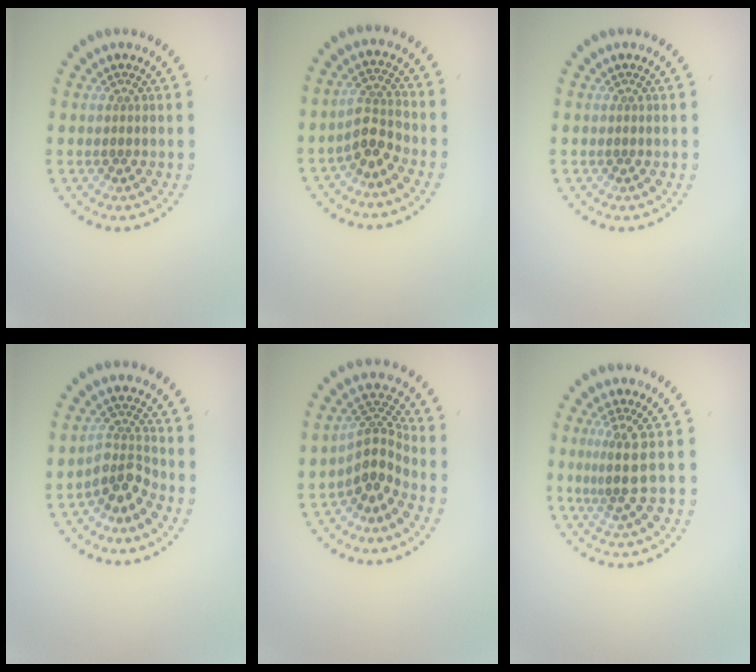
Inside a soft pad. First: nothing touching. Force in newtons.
{"total": 2.7, "press": 2.4, "slide": 1.2}
{"total": 0.0}
{"total": 3.2, "press": 2.3, "slide": 2.2}
{"total": 3.6, "press": 2.7, "slide": 2.5}
{"total": 2.9, "press": 2.0, "slide": 2.1}